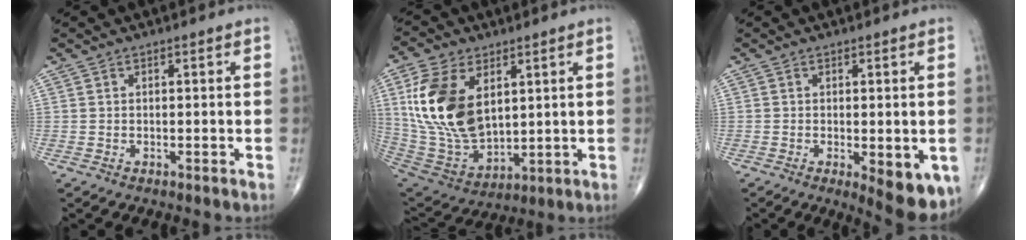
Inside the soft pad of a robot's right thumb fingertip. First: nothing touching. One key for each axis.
{"total": 19.0, "fx": 5.1, "fy": 11.2, "fz": 14.4, "tx": -0.273, "ty": -0.026, "tz": 0.109}
{"total": 9.2, "fx": -3.1, "fy": 3.5, "fz": 8.0, "tx": -0.092, "ty": -0.017, "tz": -0.036}